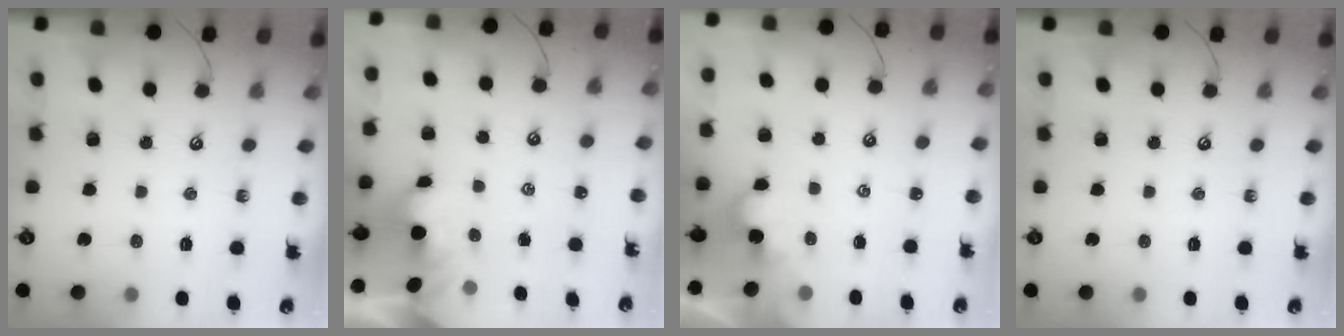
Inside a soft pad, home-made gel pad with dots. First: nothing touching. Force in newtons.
{"total": 1.5, "press": 1.5, "slide": 0.3}
{"total": 0.0}
{"total": 0.0}